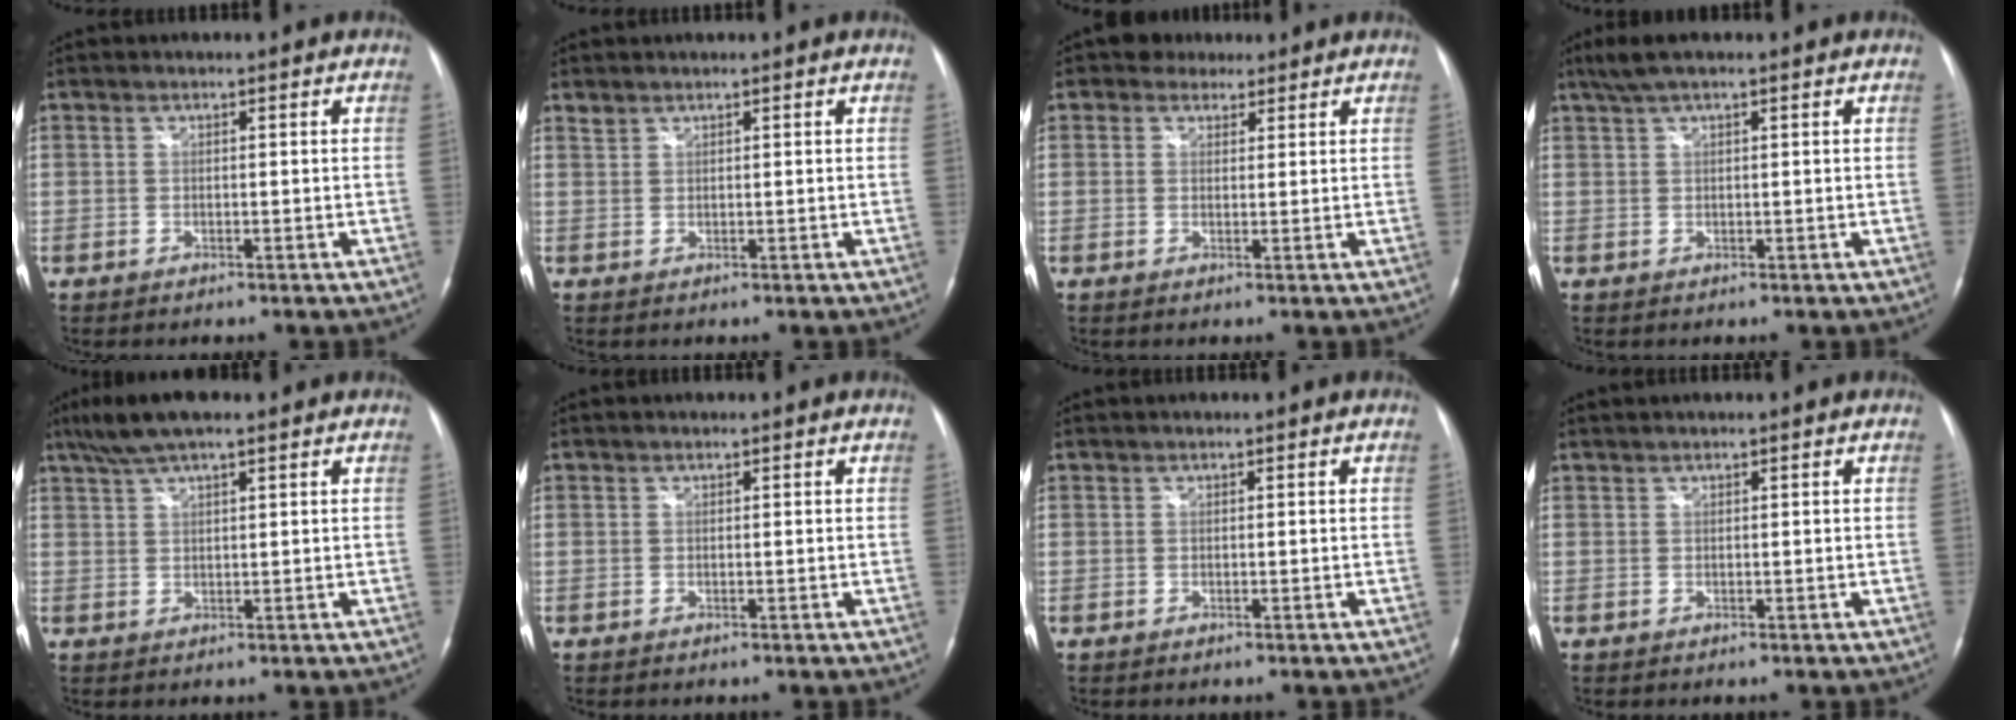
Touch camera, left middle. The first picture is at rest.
{"total": 0.9, "force": [0.9, 0.2, 0.0], "torque": [-0.005, 0.005, 0.020]}
{"total": 3.0, "force": [2.2, 2.0, 0.3], "torque": [-0.006, 0.008, 0.029]}
{"total": 4.2, "force": [2.9, 0.6, 3.0], "torque": [-0.065, 0.023, 0.053]}
{"total": 7.1, "force": [5.2, 1.3, 4.7], "torque": [-0.092, 0.025, 0.090]}
{"total": 0.0}
{"total": 0.0}
{"total": 0.6, "force": [0.5, -0.1, 0.2], "torque": [-0.006, 0.010, 0.015]}